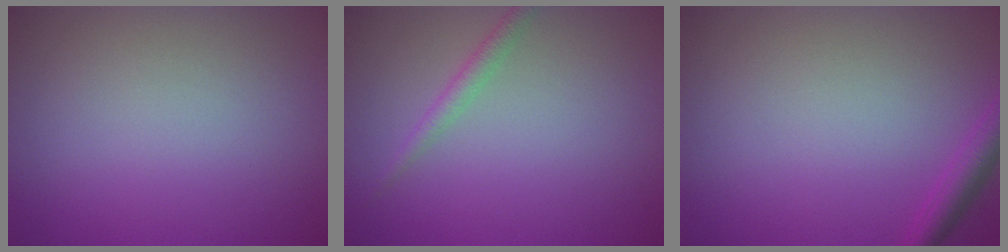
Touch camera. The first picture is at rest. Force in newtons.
{"total": 1.4, "press": 1.4, "slide": 0.1}
{"total": 2.0, "press": 2.0, "slide": 0.1}